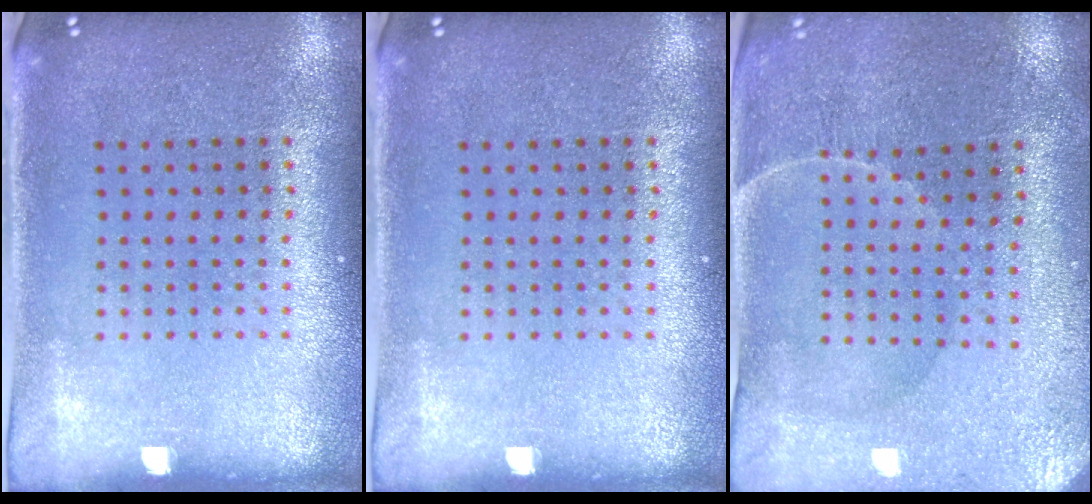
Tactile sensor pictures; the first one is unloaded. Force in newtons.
{"total": 0.0}
{"total": 0.7, "press": 0.6, "slide": 0.4}